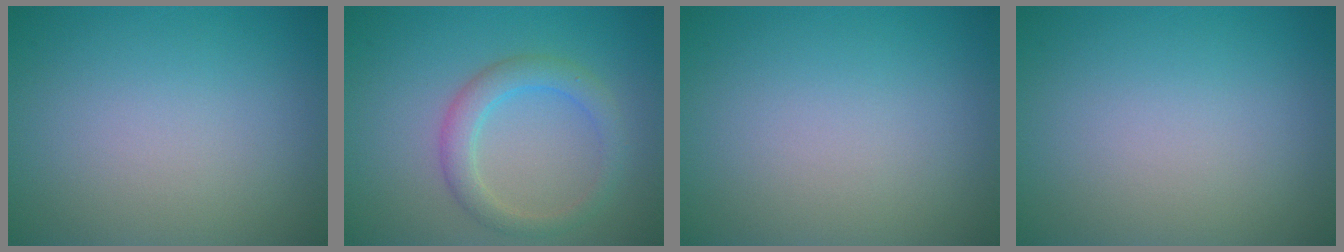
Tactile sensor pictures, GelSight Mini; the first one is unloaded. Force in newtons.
{"total": 3.0, "press": 3.0, "slide": 0.1}
{"total": 0.0}
{"total": 0.0}